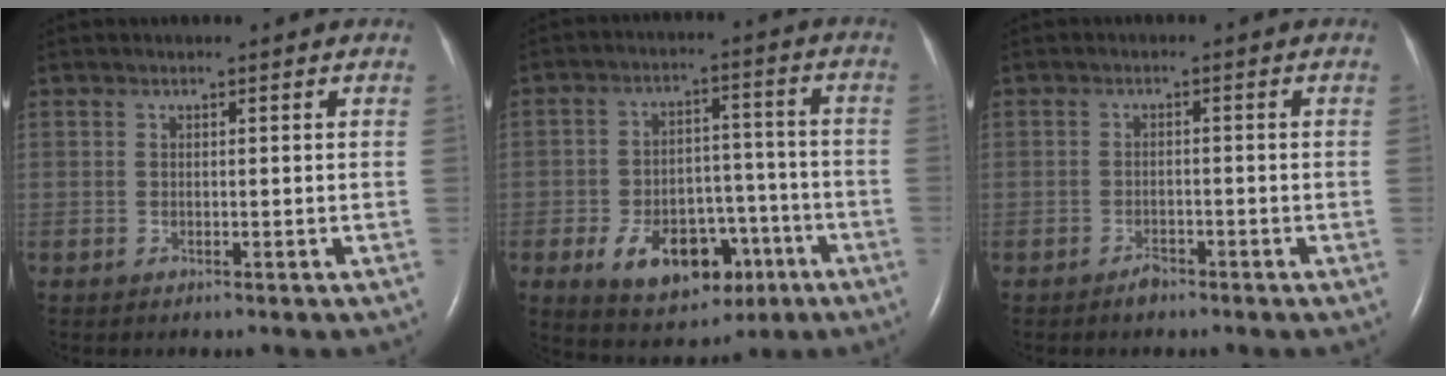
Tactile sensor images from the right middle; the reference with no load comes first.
{"total": 12.9, "force": [-5.9, 7.8, 8.4], "torque": [-0.130, 0.016, -0.079]}
{"total": 1.6, "force": [-1.4, 0.6, 0.5], "torque": [-0.013, 0.000, -0.022]}